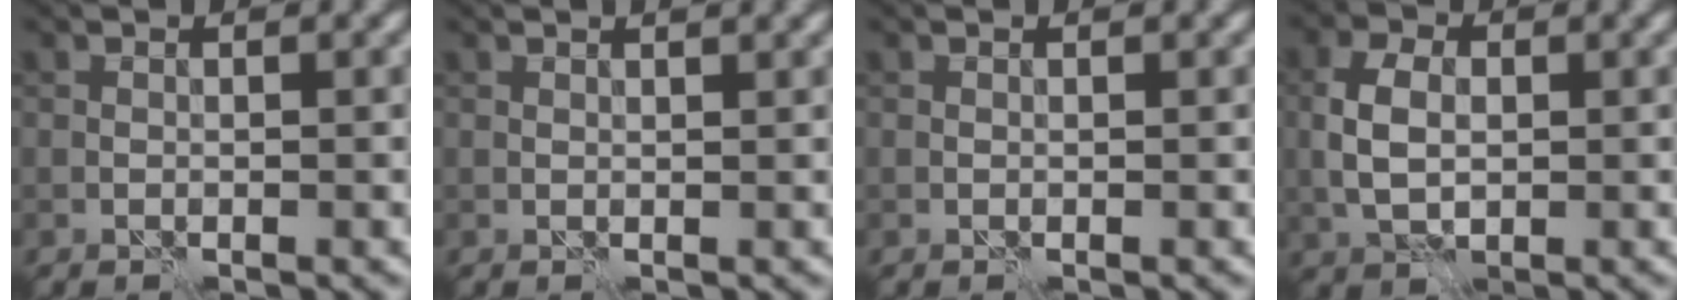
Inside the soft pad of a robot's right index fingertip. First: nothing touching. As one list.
[{"total": 1.5, "force": [1.1, 0.3, 0.9], "torque": [-0.014, 0.000, 0.009]}, {"total": 0.0}, {"total": 4.6, "force": [-0.1, 3.0, 3.4], "torque": [-0.075, 0.003, -0.006]}]